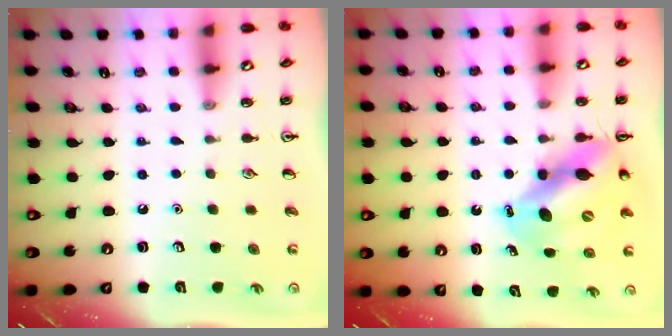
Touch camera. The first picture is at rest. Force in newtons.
{"total": 9.9, "press": 9.7, "slide": 2.0}